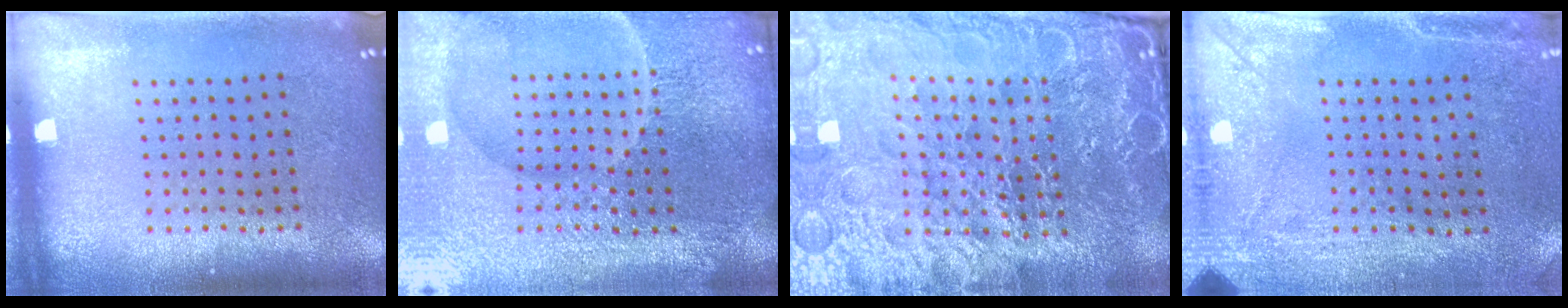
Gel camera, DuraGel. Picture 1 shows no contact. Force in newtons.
{"total": 6.6, "press": 5.8, "slide": 3.0}
{"total": 6.2, "press": 5.6, "slide": 2.8}
{"total": 2.9, "press": 2.3, "slide": 1.8}